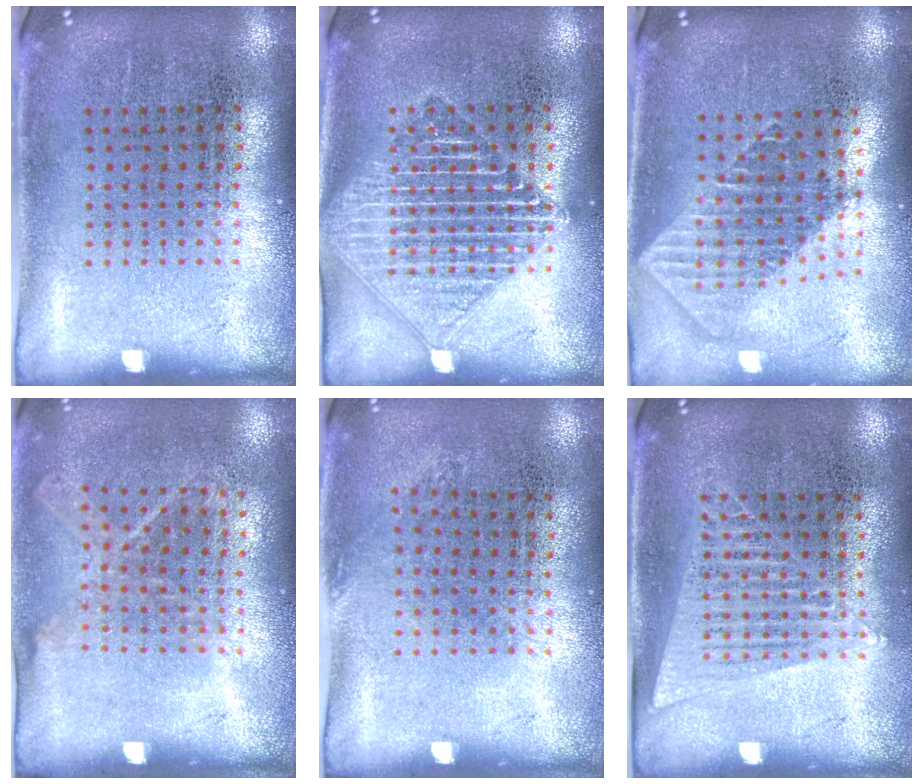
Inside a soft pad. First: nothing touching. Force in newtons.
{"total": 2.6, "press": 2.6, "slide": 0.3}
{"total": 1.8, "press": 1.5, "slide": 1.0}
{"total": 1.1, "press": 0.9, "slide": 0.6}
{"total": 0.9, "press": 0.7, "slide": 0.6}
{"total": 1.3, "press": 1.2, "slide": 0.6}